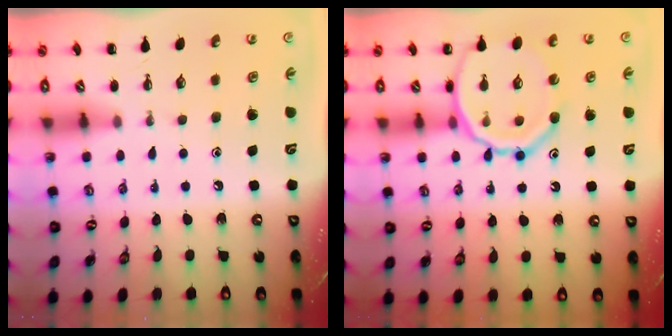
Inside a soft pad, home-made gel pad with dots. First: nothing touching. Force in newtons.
{"total": 16.0, "press": 15.8, "slide": 2.5}